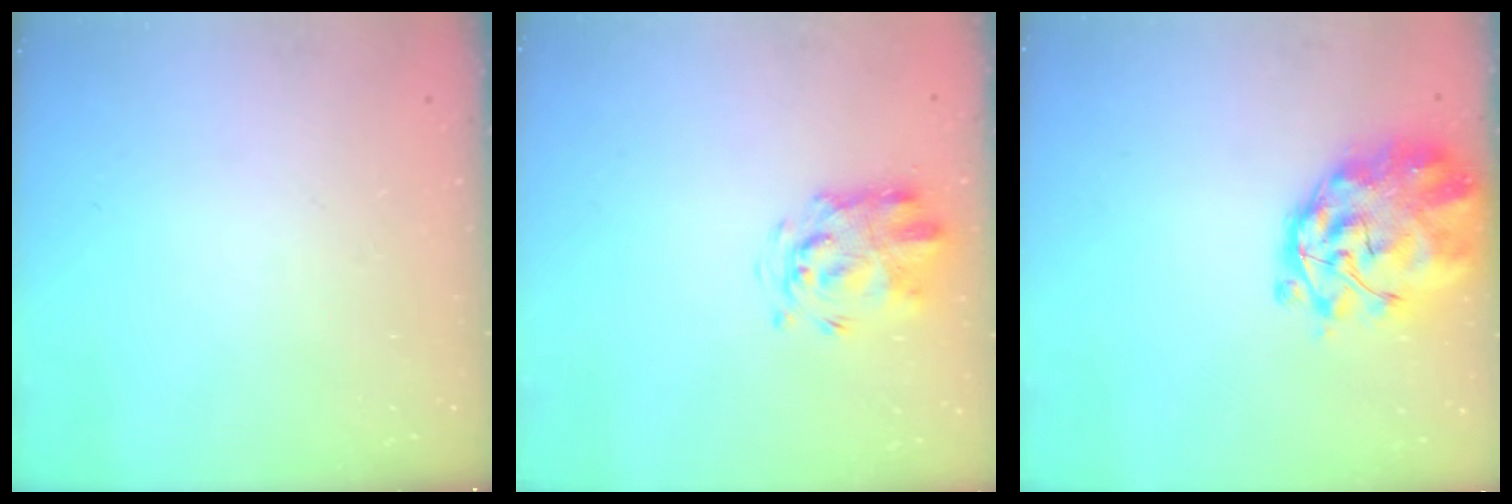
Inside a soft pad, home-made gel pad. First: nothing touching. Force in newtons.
{"total": 3.6, "press": 3.4, "slide": 0.9}
{"total": 4.4, "press": 4.0, "slide": 1.9}